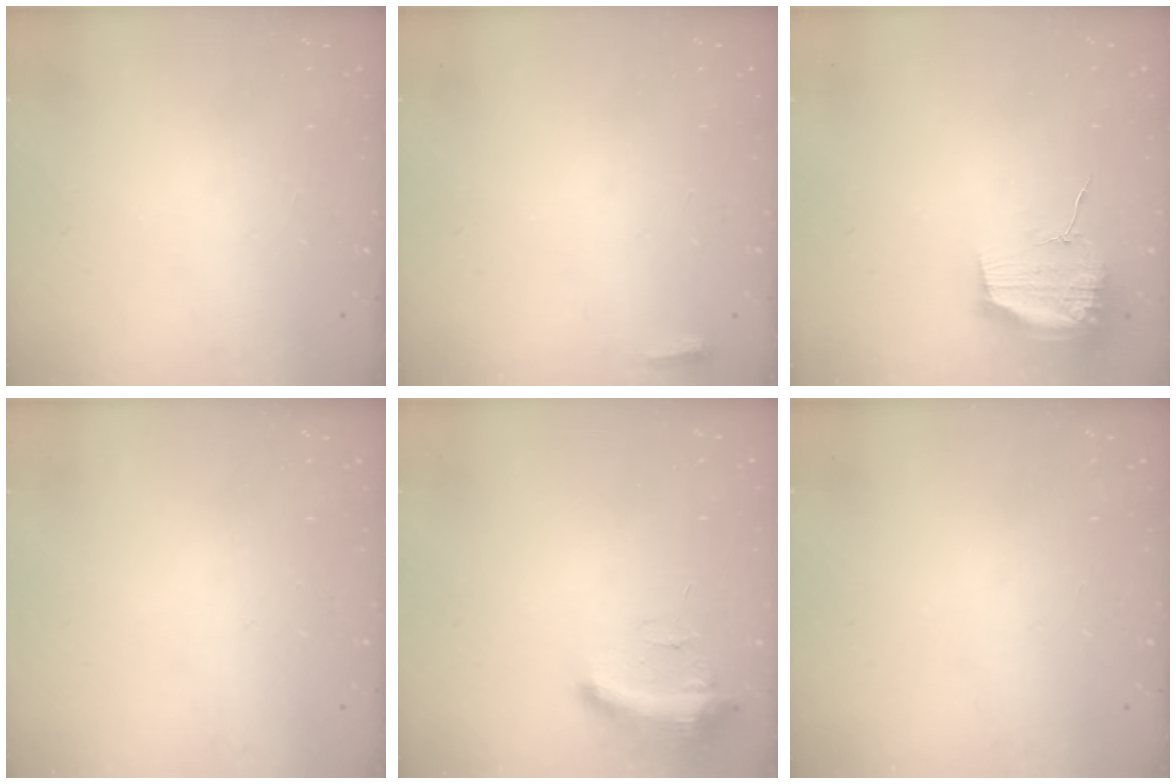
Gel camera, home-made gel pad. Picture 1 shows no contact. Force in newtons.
{"total": 2.7, "press": 2.6, "slide": 0.9}
{"total": 13.9, "press": 13.9, "slide": 0.1}
{"total": 0.0}
{"total": 9.1, "press": 9.1, "slide": 1.0}
{"total": 0.0}